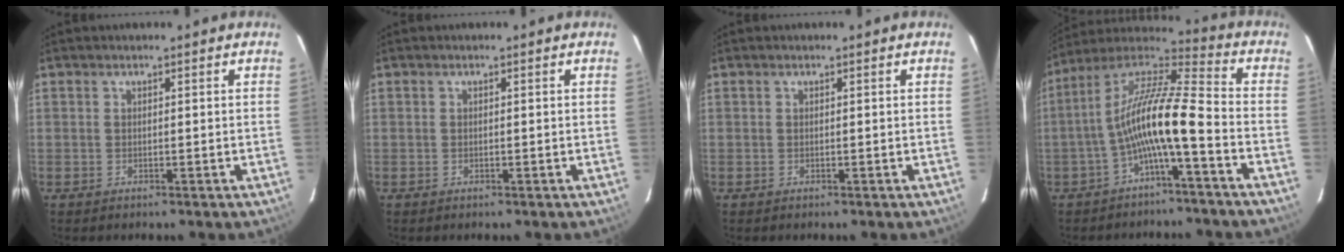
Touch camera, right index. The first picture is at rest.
{"total": 0.0}
{"total": 0.0}
{"total": 12.8, "force": [-4.1, 1.5, 12.0], "torque": [-0.237, 0.016, -0.082]}